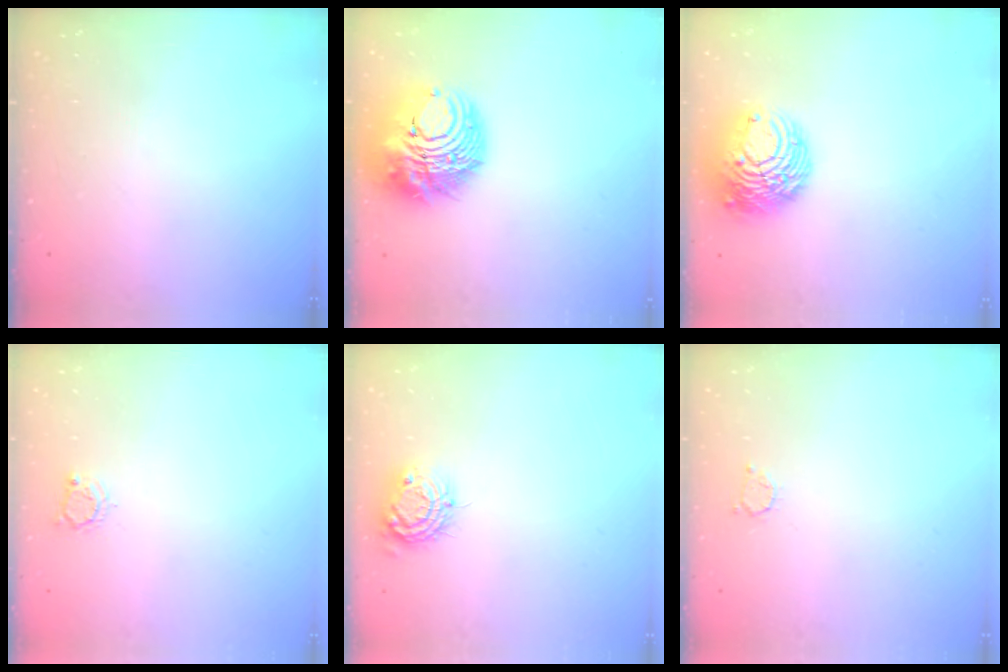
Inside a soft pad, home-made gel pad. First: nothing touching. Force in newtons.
{"total": 16.5, "press": 16.4, "slide": 2.1}
{"total": 11.5, "press": 11.4, "slide": 1.3}
{"total": 3.6, "press": 3.5, "slide": 0.4}
{"total": 9.0, "press": 9.0, "slide": 0.5}
{"total": 2.5, "press": 2.5, "slide": 0.4}